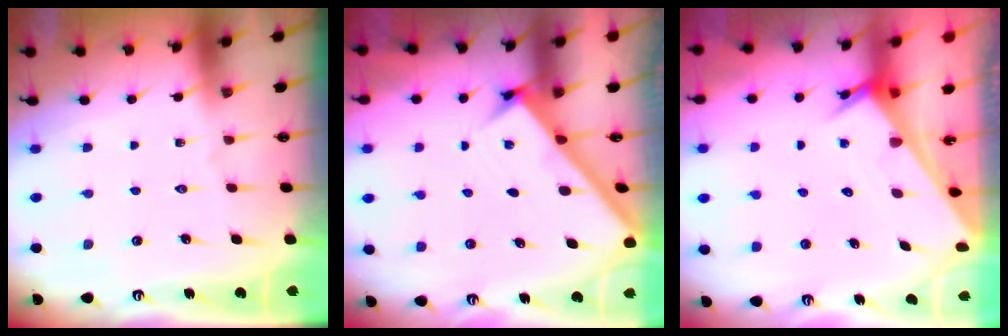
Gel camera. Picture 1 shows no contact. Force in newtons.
{"total": 2.4, "press": 2.4, "slide": 0.2}
{"total": 3.1, "press": 3.1, "slide": 0.3}